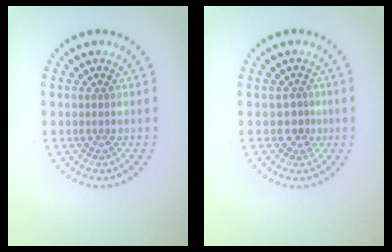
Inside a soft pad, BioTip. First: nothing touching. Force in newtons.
{"total": 1.7, "press": 1.2, "slide": 1.2}